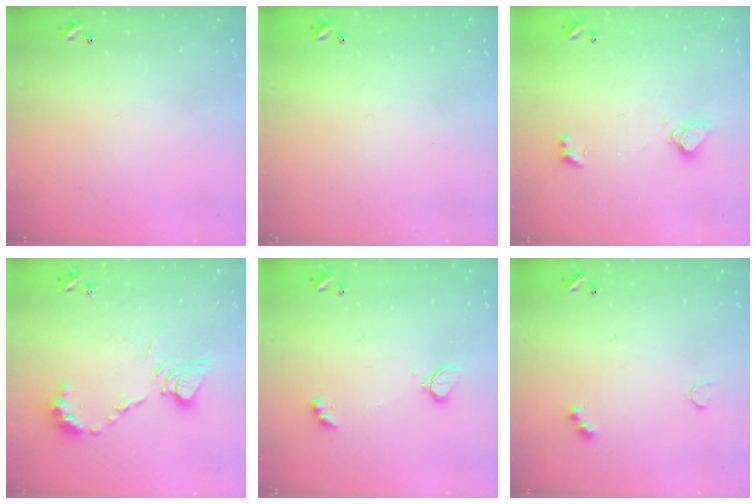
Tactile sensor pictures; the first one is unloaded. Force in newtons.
{"total": 2.9, "press": 2.9, "slide": 0.1}
{"total": 1.2, "press": 1.1, "slide": 0.5}
{"total": 9.3, "press": 9.3, "slide": 0.3}
{"total": 2.8, "press": 2.7, "slide": 0.6}
{"total": 4.1, "press": 4.1, "slide": 0.6}